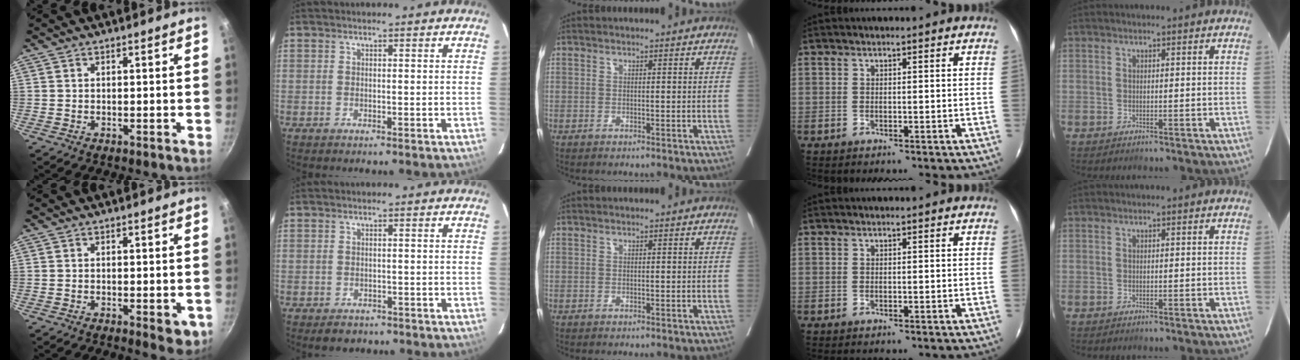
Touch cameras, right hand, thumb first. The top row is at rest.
{"thumb": {"total": 4.0, "force": [-1.2, 1.5, 3.5], "torque": [-0.032, -0.002, -0.012]}, "index": {"total": 2.9, "force": [-2.1, 1.9, 0.7], "torque": [-0.011, 0.002, -0.025]}}